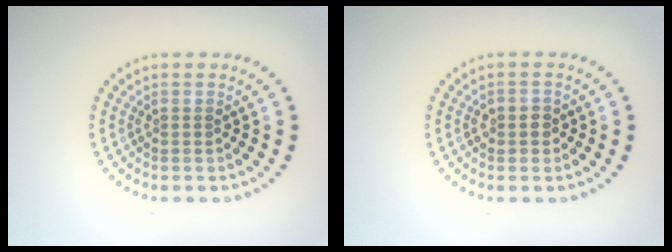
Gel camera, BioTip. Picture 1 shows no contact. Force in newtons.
{"total": 1.5, "press": 1.4, "slide": 0.5}